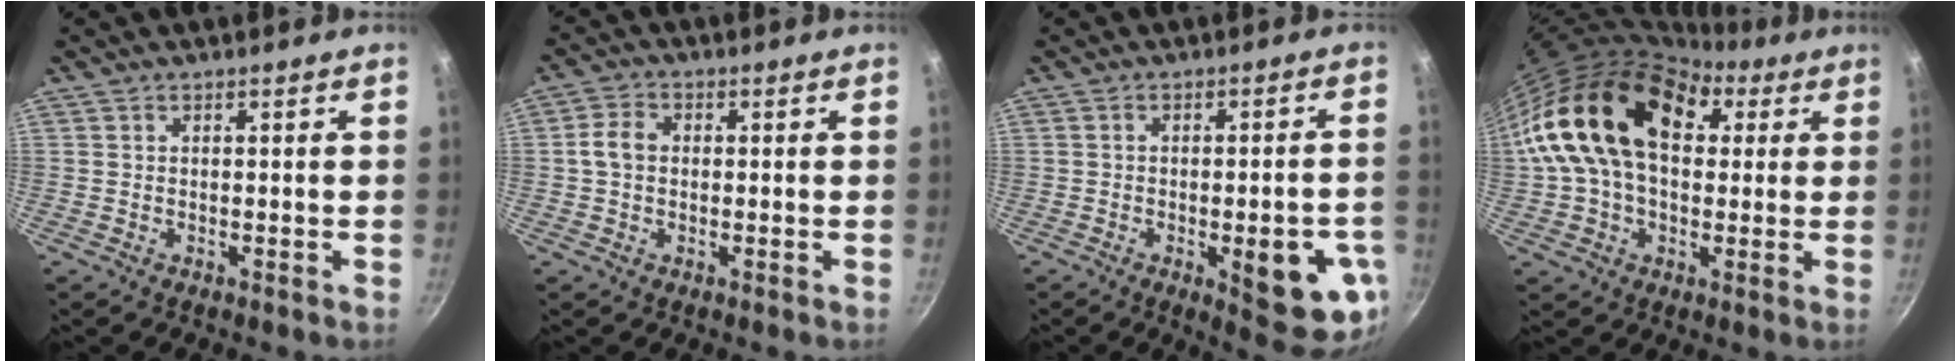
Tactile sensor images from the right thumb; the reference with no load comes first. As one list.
[{"total": 5.9, "force": [0.1, 4.8, 3.4], "torque": [-0.046, 0.016, -0.011]}, {"total": 13.3, "force": [-4.2, 4.3, 11.9], "torque": [-0.118, 0.006, -0.048]}, {"total": 22.8, "force": [5.0, 15.1, 16.3], "torque": [-0.271, 0.033, 0.069]}]